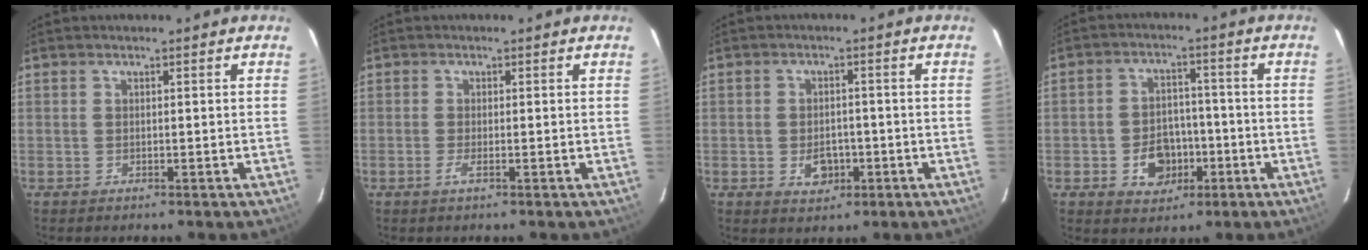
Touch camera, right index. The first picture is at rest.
{"total": 1.5, "force": [-0.7, 0.0, 1.3], "torque": [-0.029, -0.003, -0.016]}
{"total": 4.7, "force": [-1.6, 3.5, 2.7], "torque": [-0.049, 0.002, -0.017]}
{"total": 8.0, "force": [-3.1, 6.2, 3.9], "torque": [-0.088, 0.016, -0.035]}